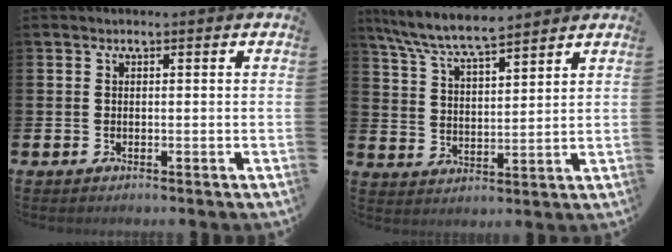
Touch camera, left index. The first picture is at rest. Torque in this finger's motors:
{"motor_torque": [0.08, -0.26, 0.74, 0.21]}